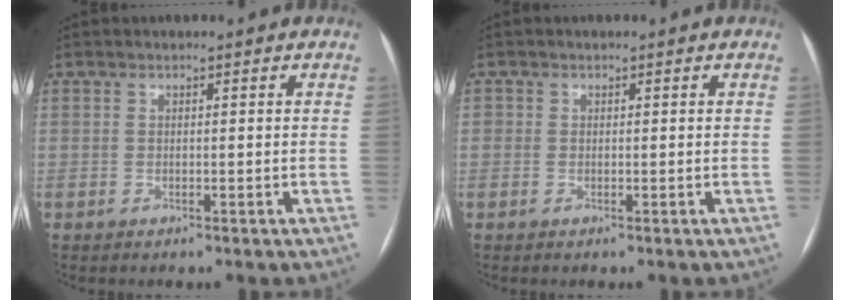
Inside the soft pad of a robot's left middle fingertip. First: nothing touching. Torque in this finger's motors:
{"motor_torque": [0.03, 0.00, 0.04, -0.01]}